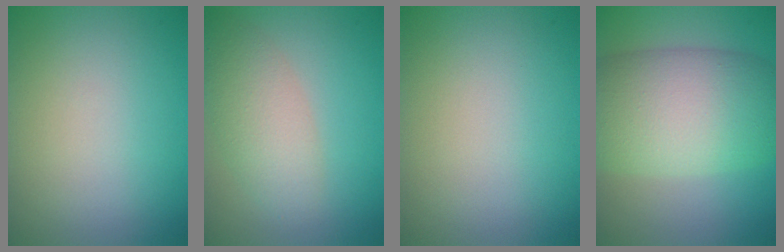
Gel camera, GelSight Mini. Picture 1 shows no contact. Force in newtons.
{"total": 4.0, "press": 3.9, "slide": 0.2}
{"total": 0.0}
{"total": 11.0, "press": 11.0, "slide": 0.5}